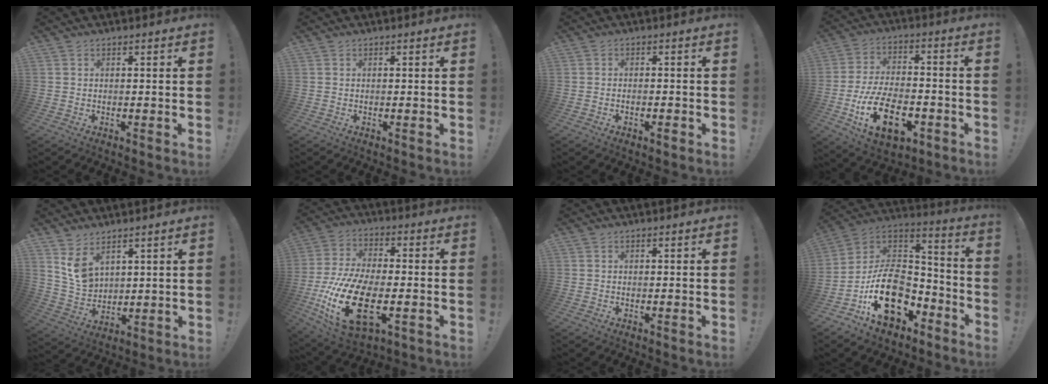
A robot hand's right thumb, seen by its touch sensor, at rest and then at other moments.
{"total": 0.0}
{"total": 1.8, "force": [-1.2, 0.4, 1.3], "torque": [-0.017, 0.005, -0.019]}
{"total": 19.4, "force": [-8.1, 10.6, 14.1], "torque": [-0.254, 0.049, -0.129]}
{"total": 8.2, "force": [5.4, 5.0, 3.7], "torque": [-0.065, -0.036, 0.107]}
{"total": 22.8, "force": [-5.9, 12.2, 18.3], "torque": [-0.360, 0.023, -0.089]}
{"total": 0.0}
{"total": 22.1, "force": [-7.8, 15.4, 13.8], "torque": [-0.226, 0.042, -0.118]}